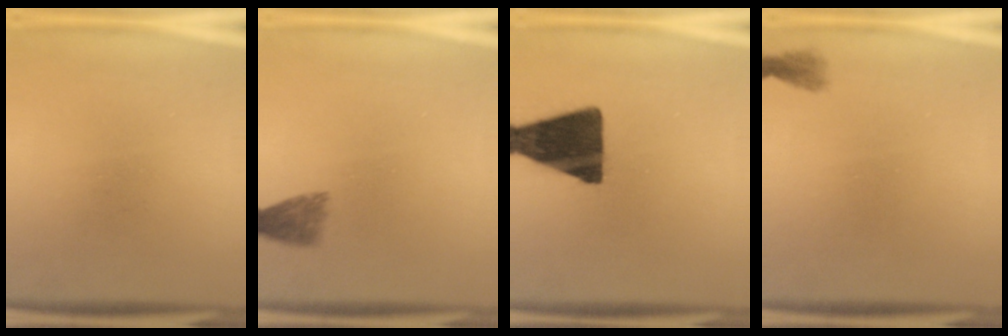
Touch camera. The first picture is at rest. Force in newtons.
{"total": 3.0}
{"total": 16.9}
{"total": 1.3}